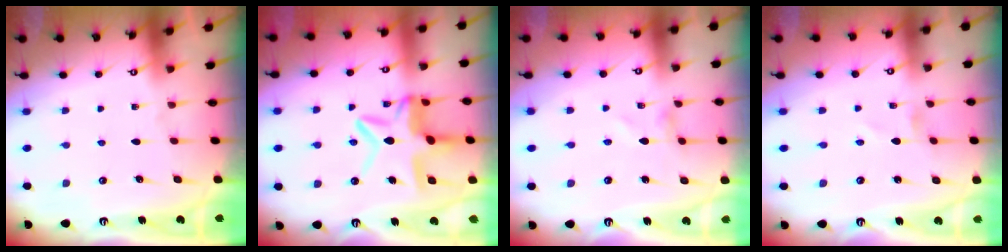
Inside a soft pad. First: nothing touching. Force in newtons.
{"total": 11.8, "press": 11.7, "slide": 1.1}
{"total": 0.0}
{"total": 0.0}